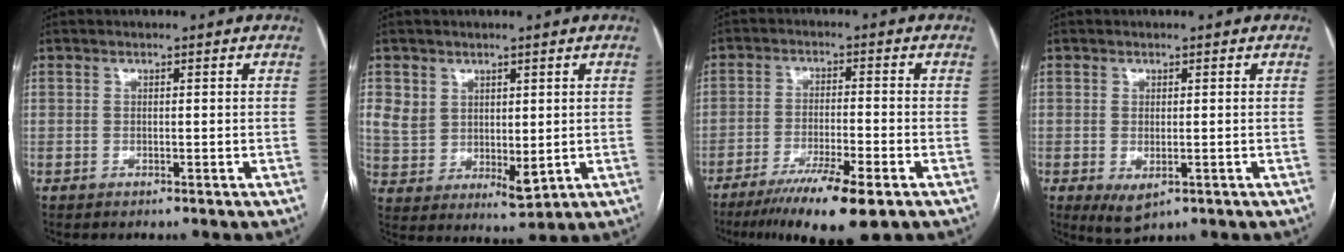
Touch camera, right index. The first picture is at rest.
{"total": 7.3, "force": [2.5, 5.6, 4.1], "torque": [-0.076, -0.004, 0.064]}
{"total": 10.6, "force": [-6.9, 0.8, 8.1], "torque": [-0.134, -0.026, -0.112]}
{"total": 3.7, "force": [-1.3, 1.7, 3.0], "torque": [-0.047, -0.011, -0.006]}